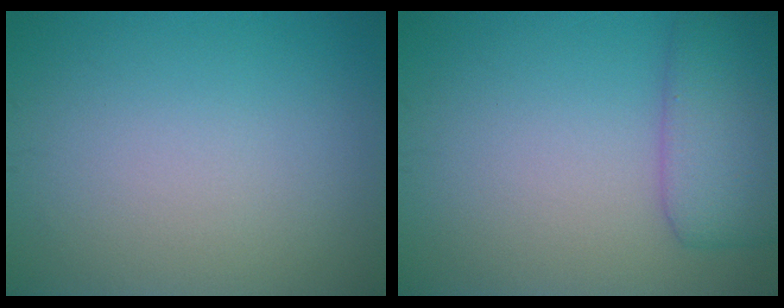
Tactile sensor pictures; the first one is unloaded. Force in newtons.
{"total": 4.7, "press": 4.7, "slide": 0.2}